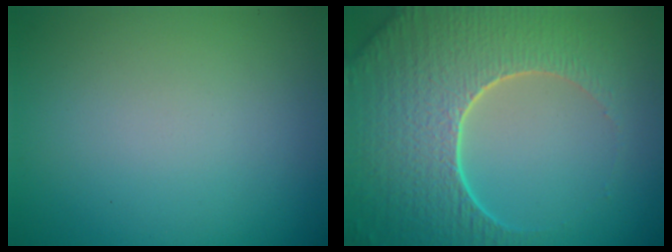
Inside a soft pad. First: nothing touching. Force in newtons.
{"total": 8.7, "press": 6.4, "slide": 5.9}